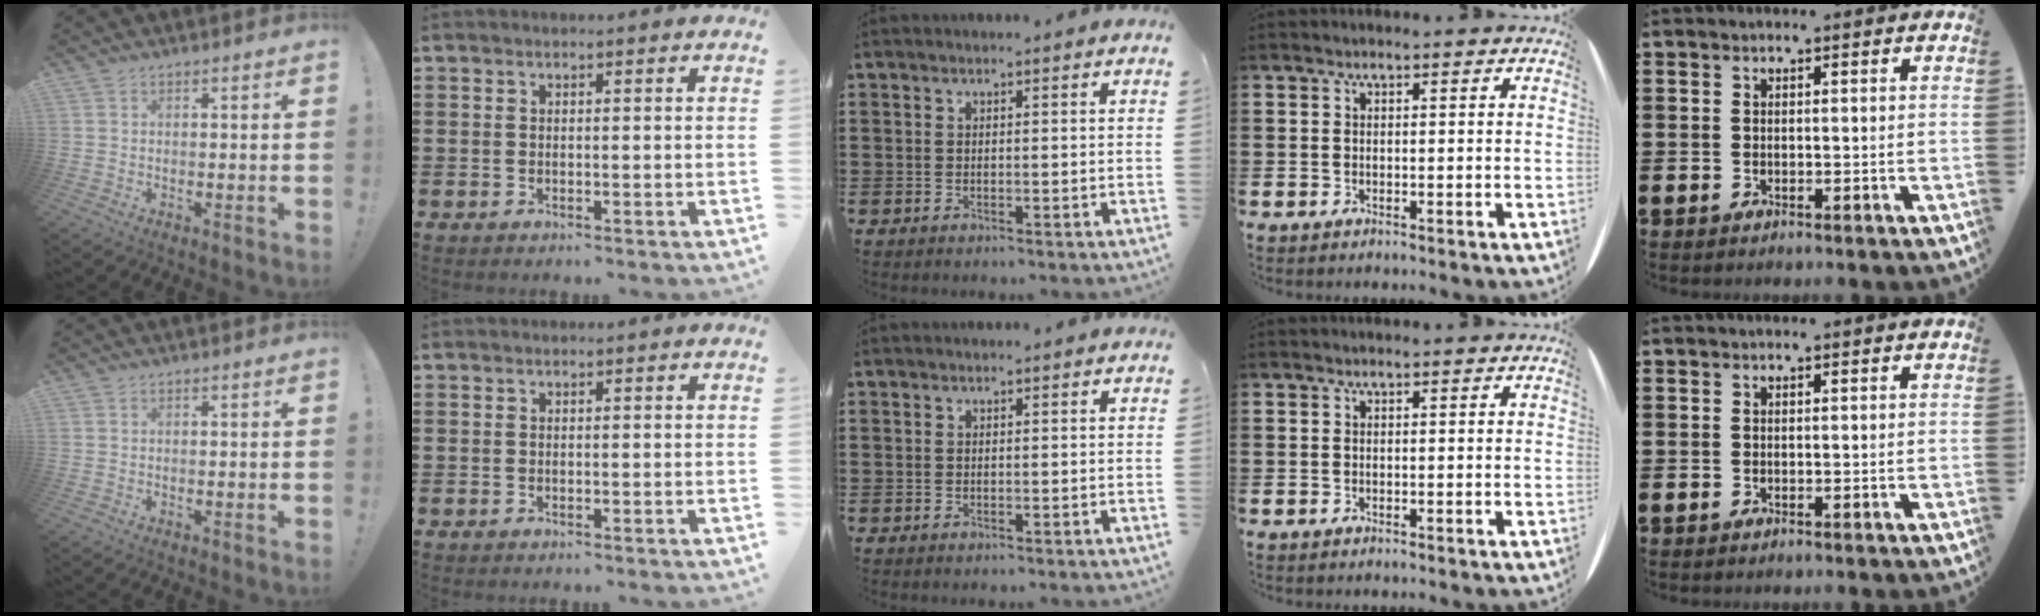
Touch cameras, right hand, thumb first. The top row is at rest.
{}